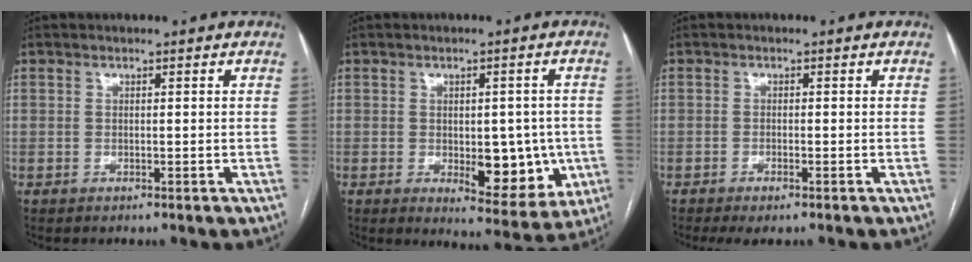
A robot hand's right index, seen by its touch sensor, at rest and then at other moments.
{"total": 9.9, "force": [-1.7, 4.9, 8.4], "torque": [-0.090, 0.002, -0.007]}
{"total": 2.7, "force": [-1.8, 0.6, 1.9], "torque": [-0.035, -0.005, -0.026]}